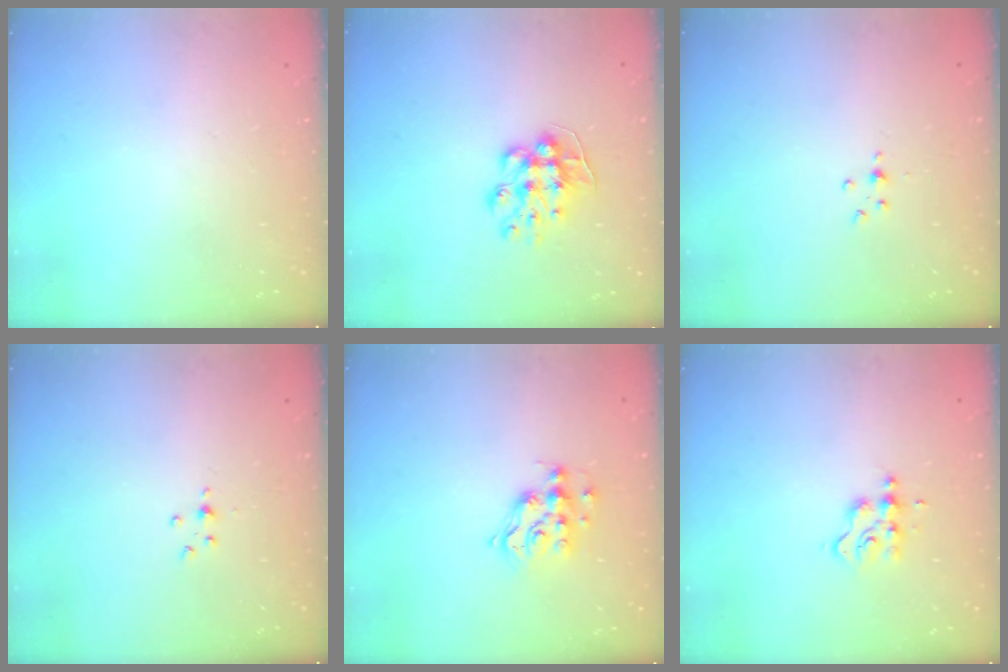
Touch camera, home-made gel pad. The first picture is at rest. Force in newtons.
{"total": 9.4, "press": 9.4, "slide": 0.5}
{"total": 2.9, "press": 2.9, "slide": 0.4}
{"total": 2.9, "press": 2.9, "slide": 0.4}
{"total": 9.9, "press": 9.9, "slide": 0.7}
{"total": 4.7, "press": 4.7, "slide": 0.7}